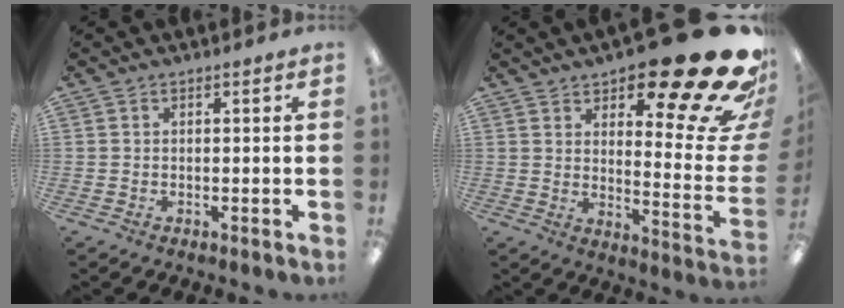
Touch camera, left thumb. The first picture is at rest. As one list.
[{"total": 23.9, "force": [15.8, 7.0, 16.5], "torque": [-0.197, -0.120, 0.251]}]